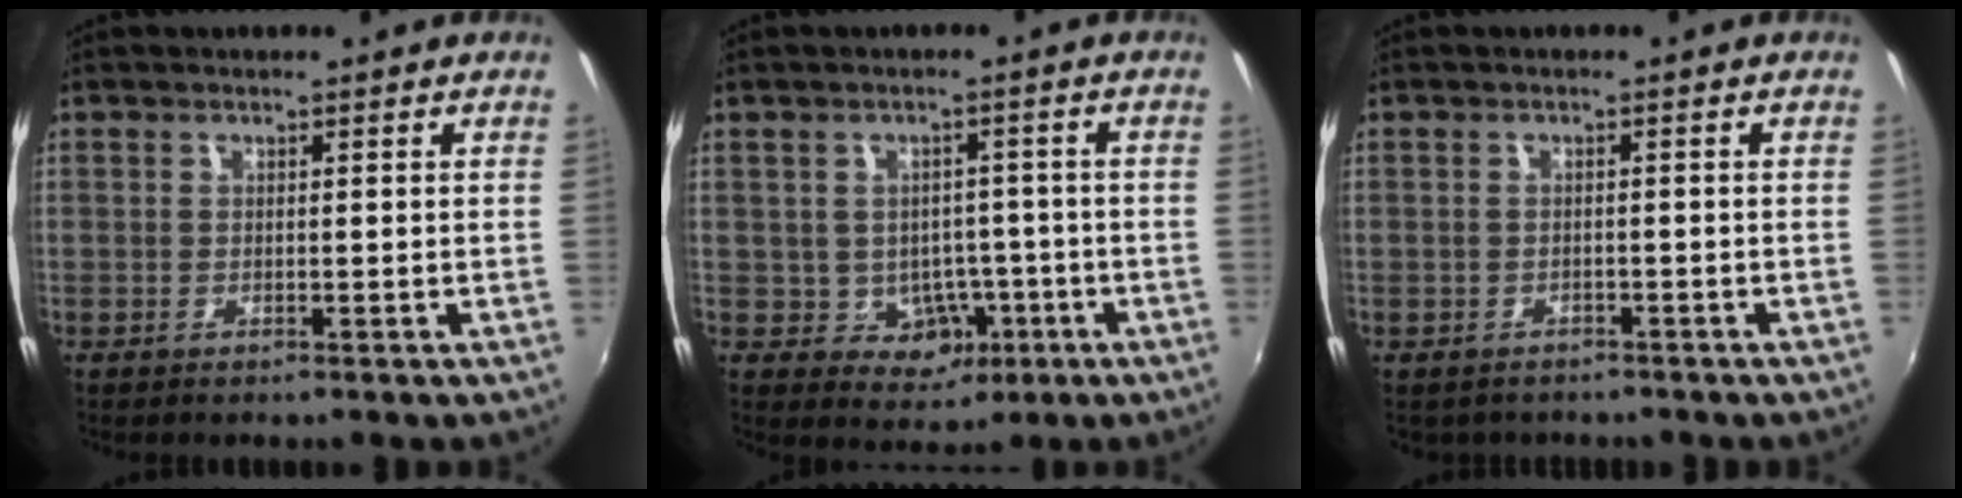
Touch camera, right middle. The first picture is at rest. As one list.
[{"total": 4.9, "force": [-1.3, 4.5, 1.5], "torque": [-0.036, 0.010, 0.002]}, {"total": 1.8, "force": [-1.5, 0.8, 0.4], "torque": [-0.013, -0.011, -0.019]}]